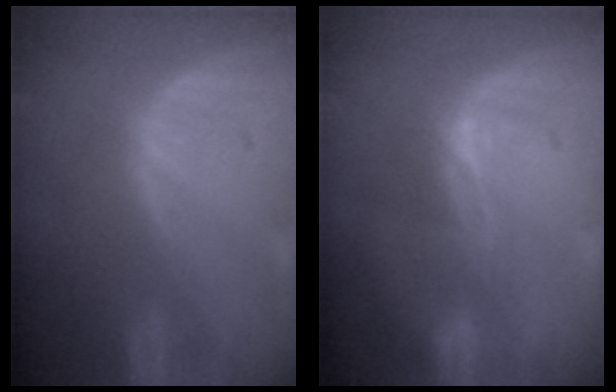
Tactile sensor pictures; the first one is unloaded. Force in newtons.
{"total": 2.6, "press": 2.0, "slide": 1.6}